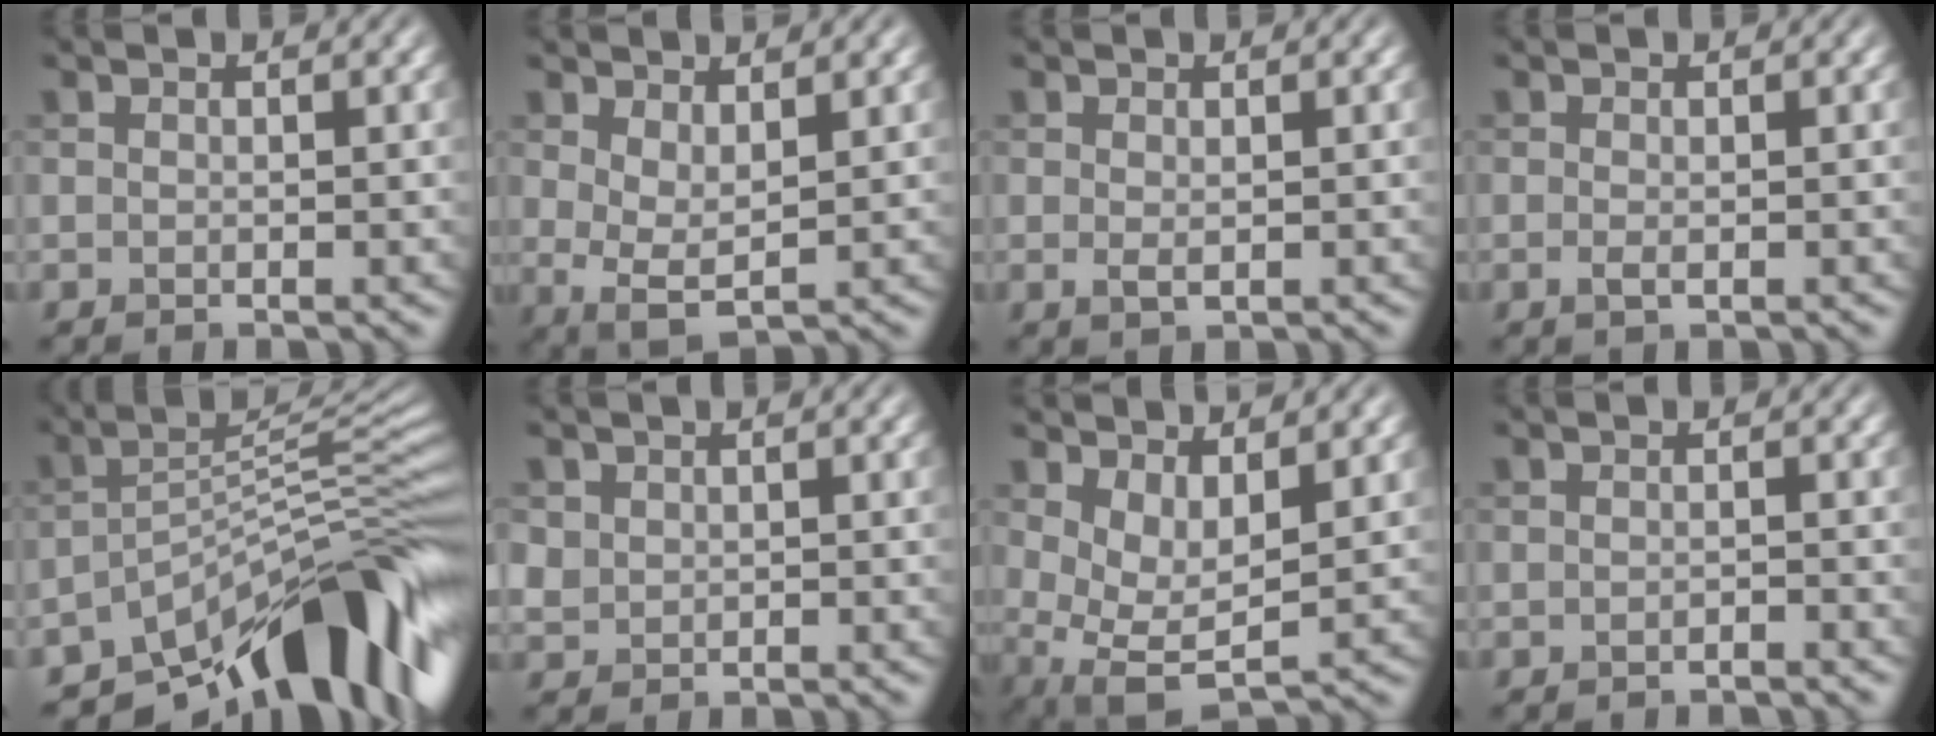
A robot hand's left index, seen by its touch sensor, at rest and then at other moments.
{"total": 2.9, "force": [1.1, 1.0, 2.5], "torque": [-0.048, -0.009, 0.023]}
{"total": 1.0, "force": [0.1, 0.5, 0.9], "torque": [-0.015, -0.003, 0.004]}
{"total": 0.9, "force": [-0.2, 0.3, 0.8], "torque": [-0.018, -0.003, -0.005]}
{"total": 12.4, "force": [-8.4, 3.7, 8.3], "torque": [-0.112, 0.012, -0.141]}
{"total": 1.2, "force": [0.4, 1.2, 0.1], "torque": [0.002, -0.004, 0.008]}
{"total": 4.8, "force": [1.4, 2.2, 4.0], "torque": [-0.082, -0.015, 0.031]}
{"total": 0.9, "force": [-0.8, 0.1, 0.3], "torque": [-0.001, 0.001, -0.015]}